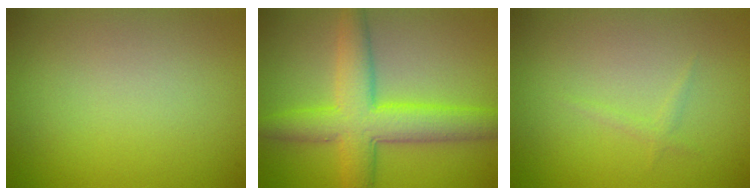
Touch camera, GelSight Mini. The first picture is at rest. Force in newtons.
{"total": 6.9, "press": 6.9, "slide": 0.1}
{"total": 0.7, "press": 0.7, "slide": 0.1}